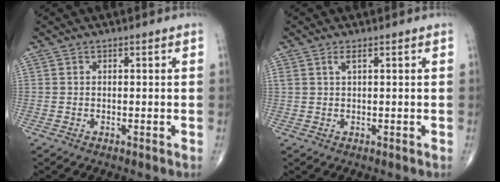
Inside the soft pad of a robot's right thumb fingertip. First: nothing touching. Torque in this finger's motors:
{"motor_torque": [-0.05, -0.01, 0.35, 0.28, 0.01]}